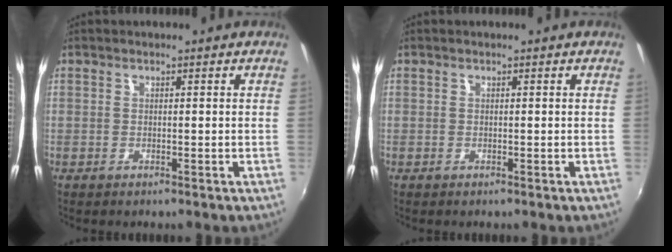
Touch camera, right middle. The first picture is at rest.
{"total": 0.0}